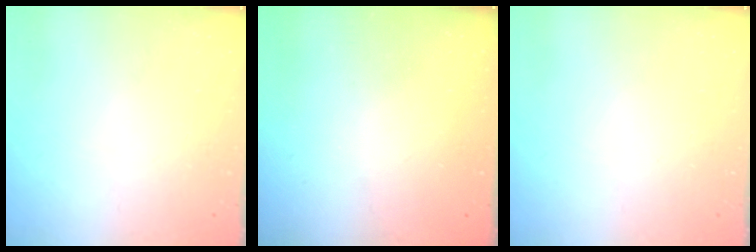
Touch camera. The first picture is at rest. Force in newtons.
{"total": 3.1, "press": 3.1, "slide": 0.1}
{"total": 0.0}